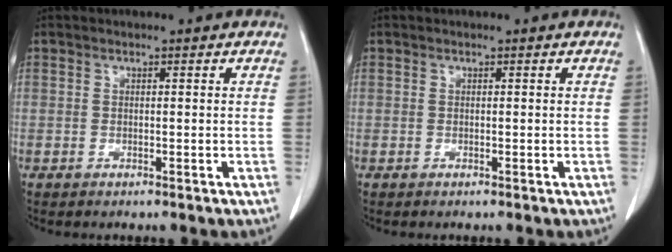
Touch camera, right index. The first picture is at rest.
{"total": 0.0}